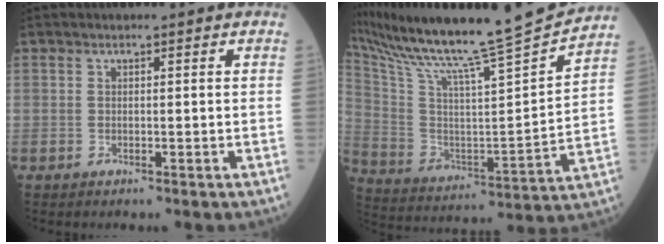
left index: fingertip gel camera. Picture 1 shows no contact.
{"total": 23.5, "force": [21.1, -2.0, 10.2], "torque": [-0.205, -0.065, 0.340]}